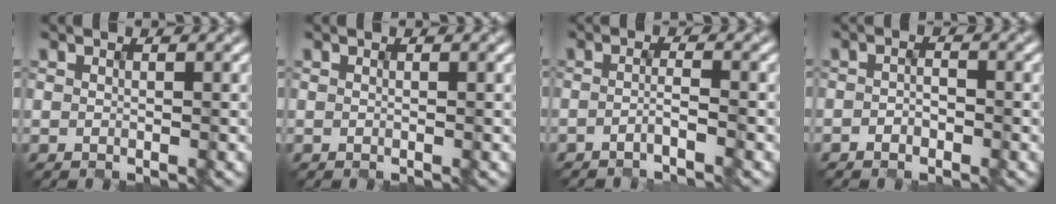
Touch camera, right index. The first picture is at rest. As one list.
[{"total": 0.0}, {"total": 1.5, "force": [-1.2, 0.1, 1.0], "torque": [-0.016, 0.004, -0.029]}, {"total": 1.6, "force": [-0.9, 1.0, 1.0], "torque": [-0.016, 0.002, -0.019]}]